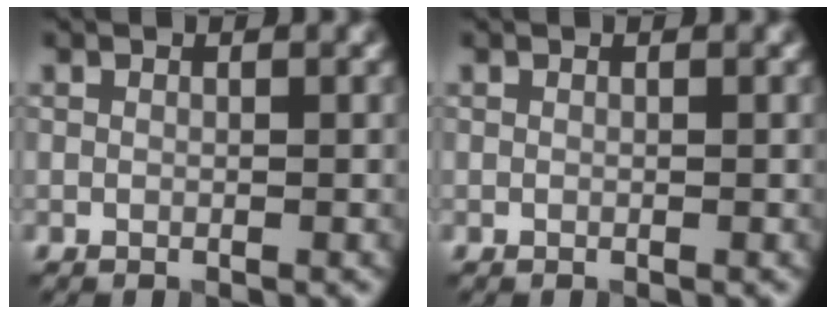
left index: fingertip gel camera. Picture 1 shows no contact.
{"total": 0.0}